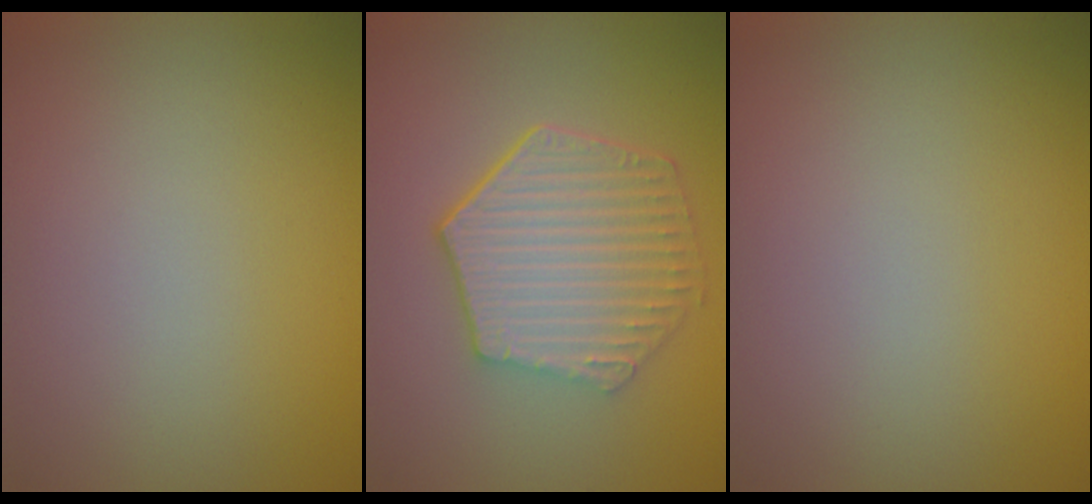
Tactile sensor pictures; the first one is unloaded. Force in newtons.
{"total": 6.1, "press": 4.5, "slide": 4.0}
{"total": 0.0}